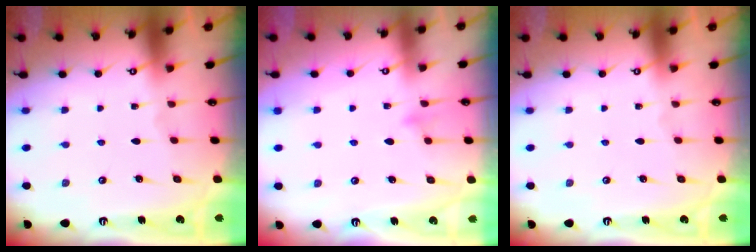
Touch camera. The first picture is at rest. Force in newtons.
{"total": 7.5, "press": 7.5, "slide": 0.6}
{"total": 0.0}